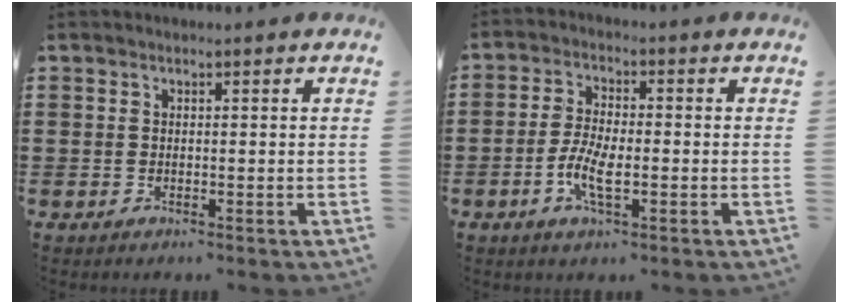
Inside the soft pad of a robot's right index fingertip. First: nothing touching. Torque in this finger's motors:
{"motor_torque": [1.21, 0.93, 0.62, 0.10]}